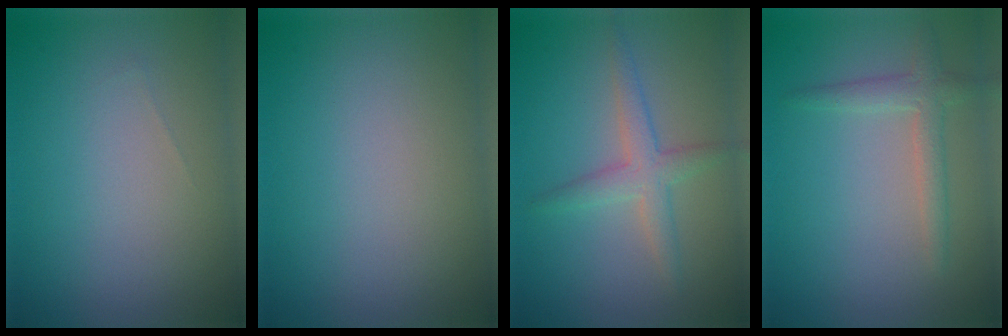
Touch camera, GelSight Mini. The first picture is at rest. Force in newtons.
{"total": 0.0}
{"total": 2.7, "press": 2.7, "slide": 0.1}
{"total": 2.3, "press": 2.2, "slide": 0.1}